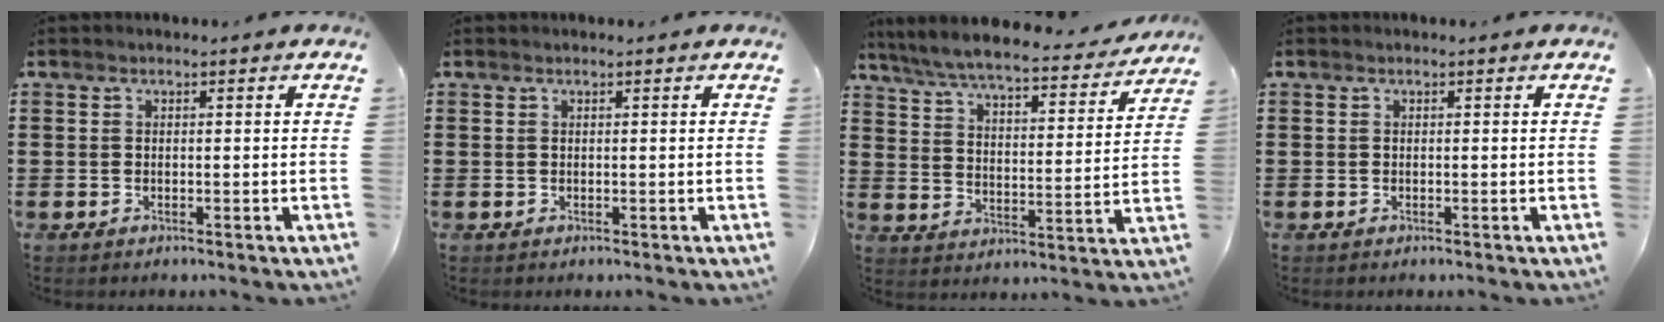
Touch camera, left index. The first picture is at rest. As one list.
[{"total": 0.0}, {"total": 6.8, "force": [6.3, 0.1, 2.5], "torque": [-0.077, -0.039, 0.108]}, {"total": 0.0}]